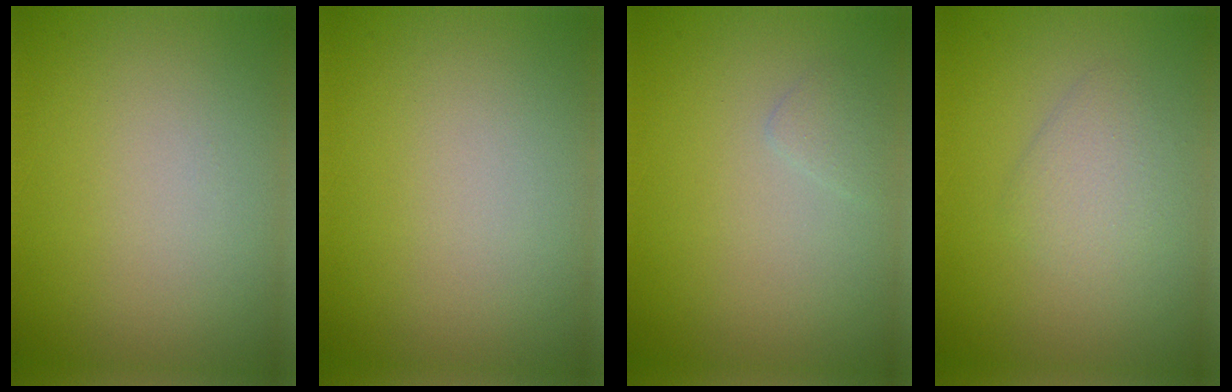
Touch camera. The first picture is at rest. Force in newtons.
{"total": 0.0}
{"total": 0.8, "press": 0.8, "slide": 0.1}
{"total": 2.0, "press": 2.0, "slide": 0.1}